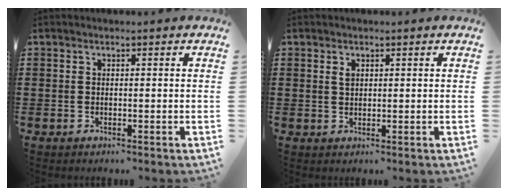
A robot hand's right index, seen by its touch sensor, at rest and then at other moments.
{"total": 1.3, "force": [0.6, 0.7, 0.9], "torque": [-0.019, 0.004, 0.010]}